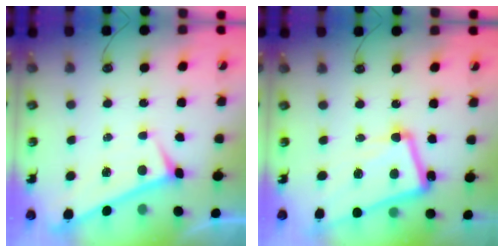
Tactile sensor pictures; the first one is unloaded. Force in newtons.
{"total": 11.0, "press": 10.8, "slide": 2.0}